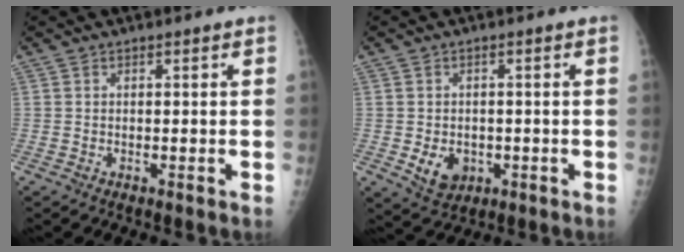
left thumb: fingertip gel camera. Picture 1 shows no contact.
{"total": 5.3, "force": [-1.2, 4.3, 3.0], "torque": [-0.031, 0.000, -0.006]}